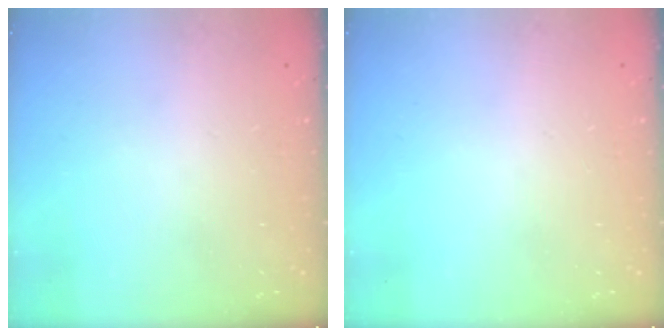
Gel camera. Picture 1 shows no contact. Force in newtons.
{"total": 0.0}